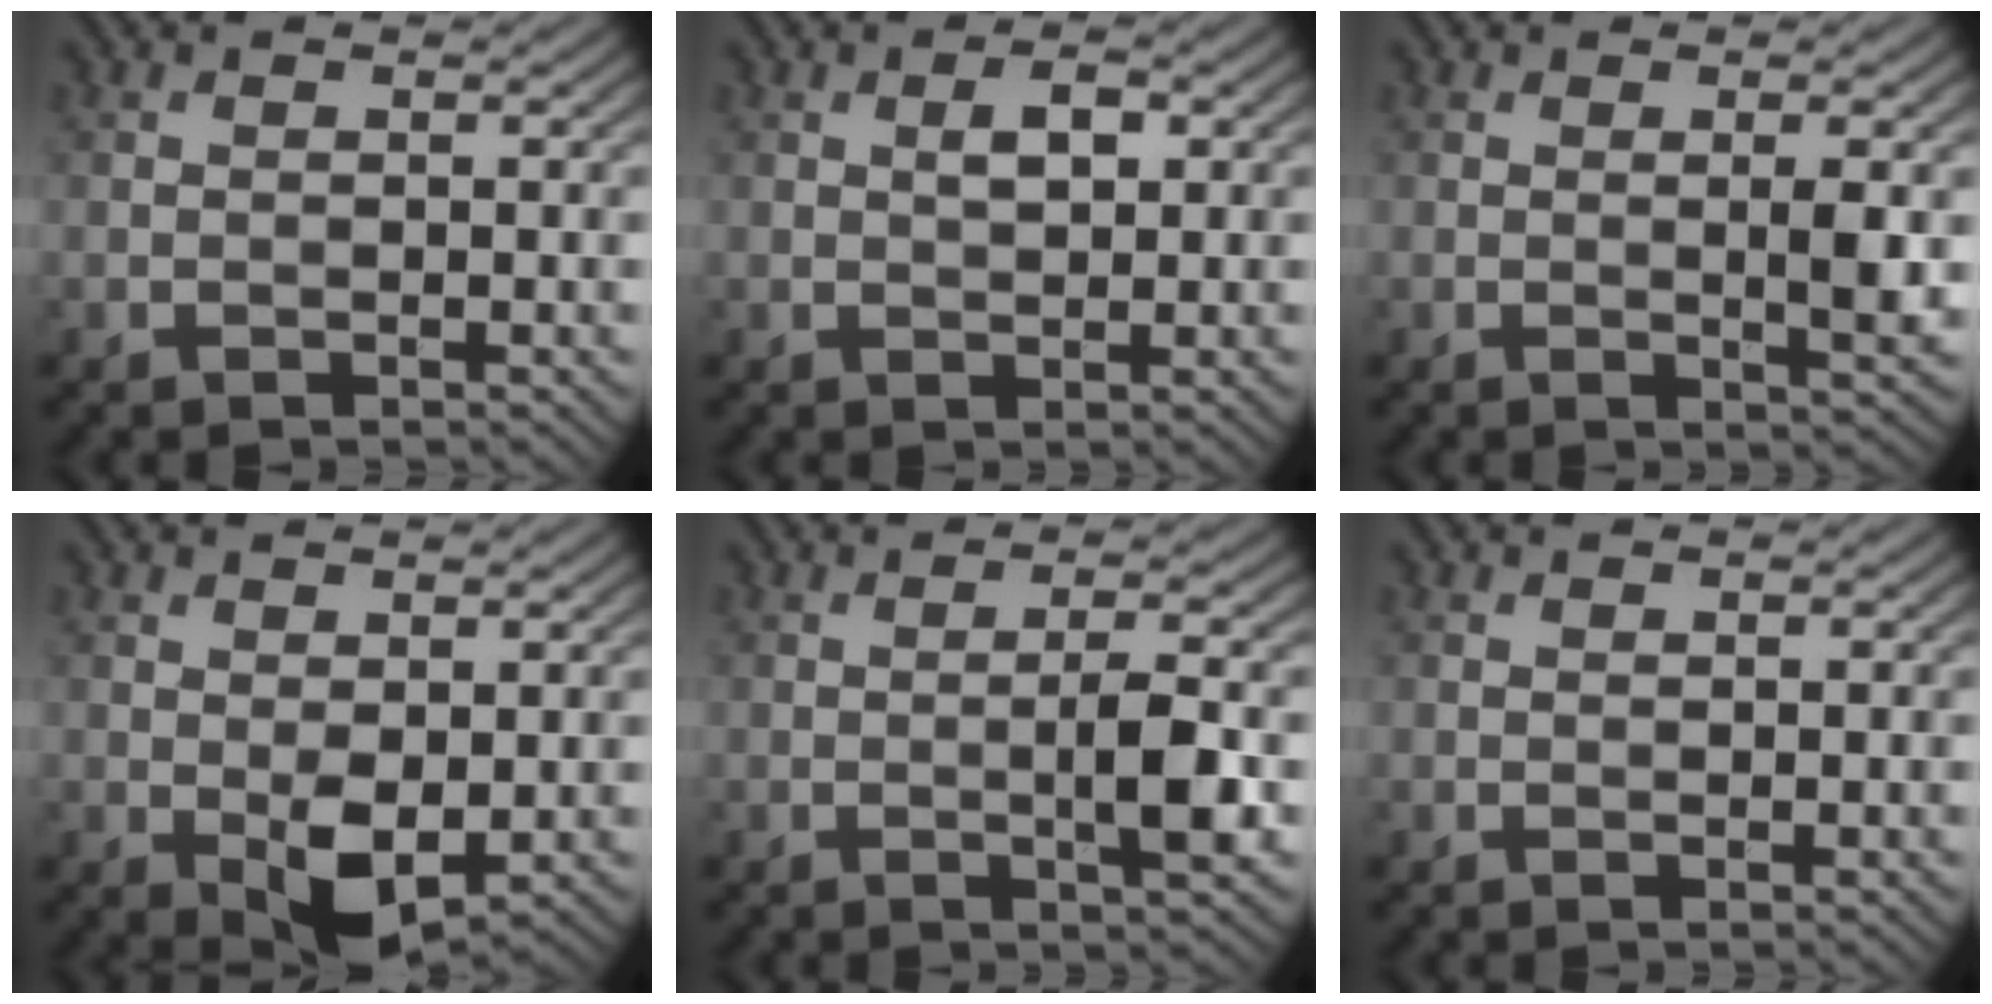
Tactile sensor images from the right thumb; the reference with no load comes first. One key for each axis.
{"total": 2.3, "fx": 0.6, "fy": 1.1, "fz": 1.9, "tx": -0.032, "ty": 0.000, "tz": 0.010}
{"total": 2.6, "fx": 0.3, "fy": 0.2, "fz": 2.5, "tx": -0.046, "ty": -0.002, "tz": 0.005}
{"total": 4.5, "fx": -0.7, "fy": 2.5, "fz": 3.7, "tx": -0.068, "ty": -0.005, "tz": -0.007}
{"total": 3.8, "fx": -0.6, "fy": 0.5, "fz": 3.8, "tx": -0.065, "ty": 0.004, "tz": -0.015}
{"total": 0.0}